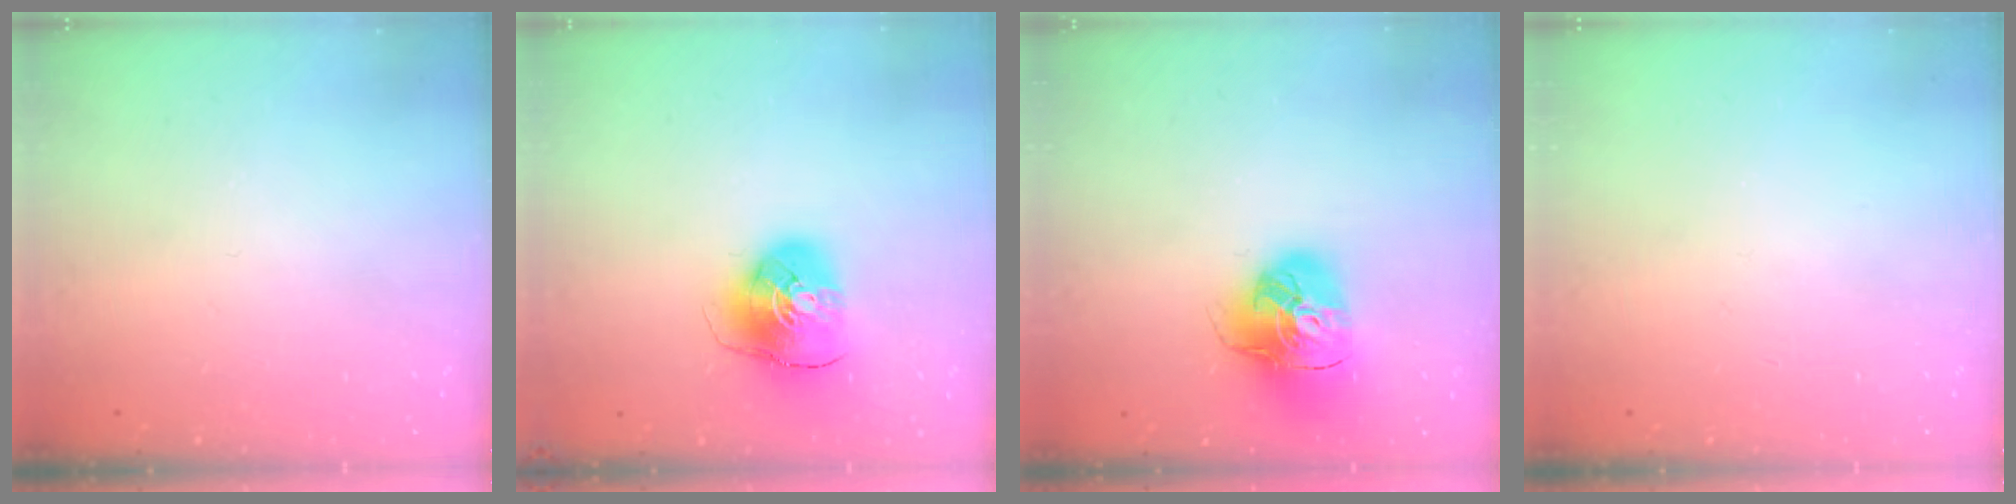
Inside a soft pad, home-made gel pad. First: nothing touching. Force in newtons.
{"total": 9.7, "press": 9.6, "slide": 1.4}
{"total": 14.4, "press": 14.3, "slide": 1.8}
{"total": 0.0}